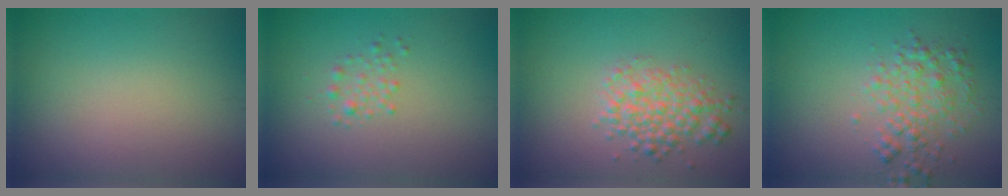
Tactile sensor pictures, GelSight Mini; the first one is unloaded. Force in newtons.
{"total": 1.3, "press": 1.3, "slide": 0.1}
{"total": 3.4, "press": 3.4, "slide": 0.1}
{"total": 3.0, "press": 3.0, "slide": 0.0}